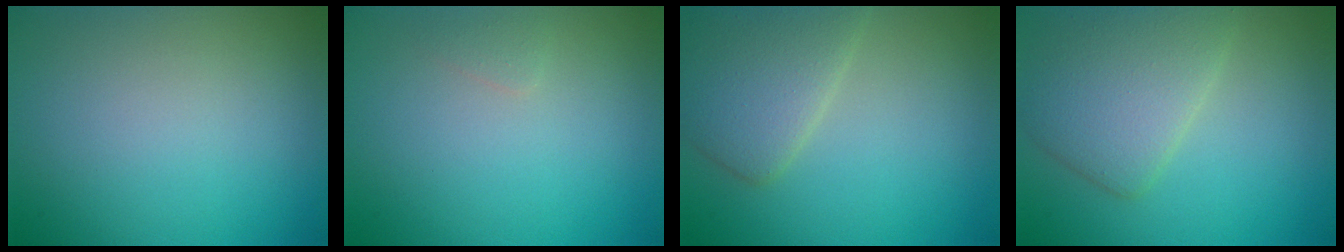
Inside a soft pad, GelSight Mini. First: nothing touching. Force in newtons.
{"total": 0.6, "press": 0.6, "slide": 0.1}
{"total": 4.4, "press": 4.4, "slide": 0.2}
{"total": 4.8, "press": 4.8, "slide": 0.3}